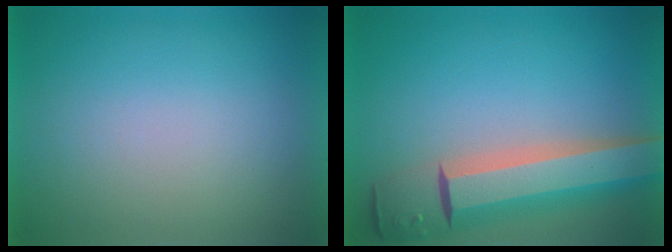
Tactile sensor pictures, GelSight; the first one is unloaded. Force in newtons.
{"total": 8.7}